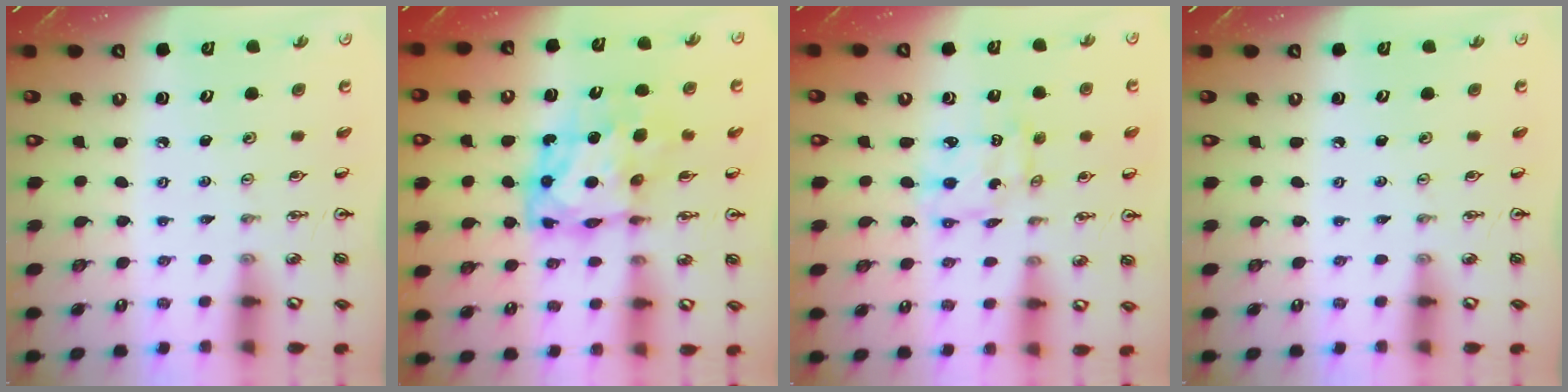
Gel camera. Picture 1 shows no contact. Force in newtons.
{"total": 9.7, "press": 9.6, "slide": 1.0}
{"total": 4.4, "press": 4.4, "slide": 0.2}
{"total": 0.0}